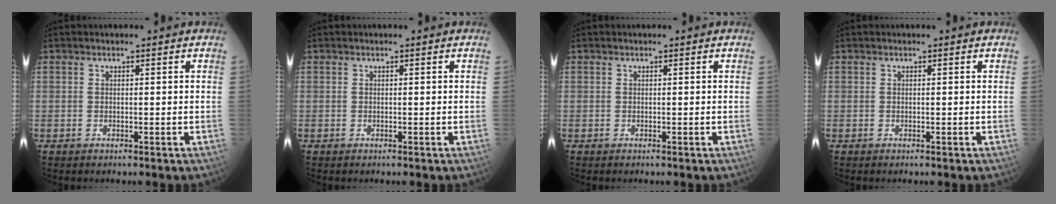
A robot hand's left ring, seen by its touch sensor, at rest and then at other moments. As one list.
[{"total": 0.0}, {"total": 0.0}, {"total": 0.0}]